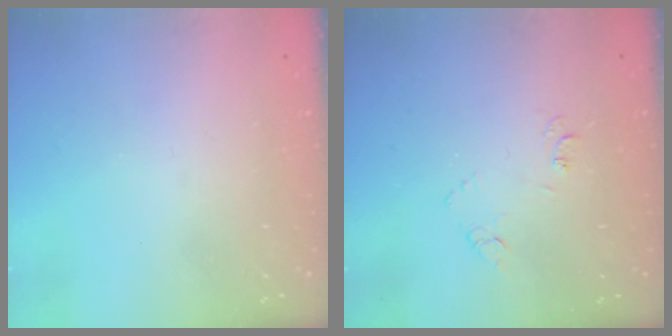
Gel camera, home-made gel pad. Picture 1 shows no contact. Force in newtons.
{"total": 7.9, "press": 7.9, "slide": 0.6}